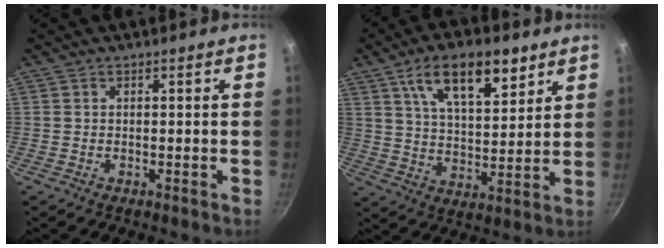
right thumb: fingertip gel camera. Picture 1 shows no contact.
{"total": 14.9, "force": [8.2, 6.6, 10.5], "torque": [-0.139, -0.033, 0.137]}